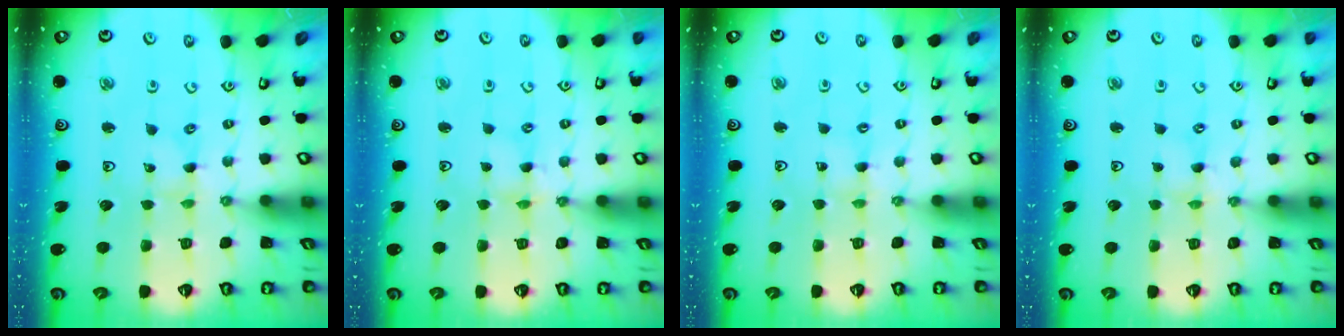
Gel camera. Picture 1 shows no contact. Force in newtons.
{"total": 2.0, "press": 2.0, "slide": 0.3}
{"total": 1.4, "press": 1.3, "slide": 0.2}
{"total": 0.6, "press": 0.6, "slide": 0.1}